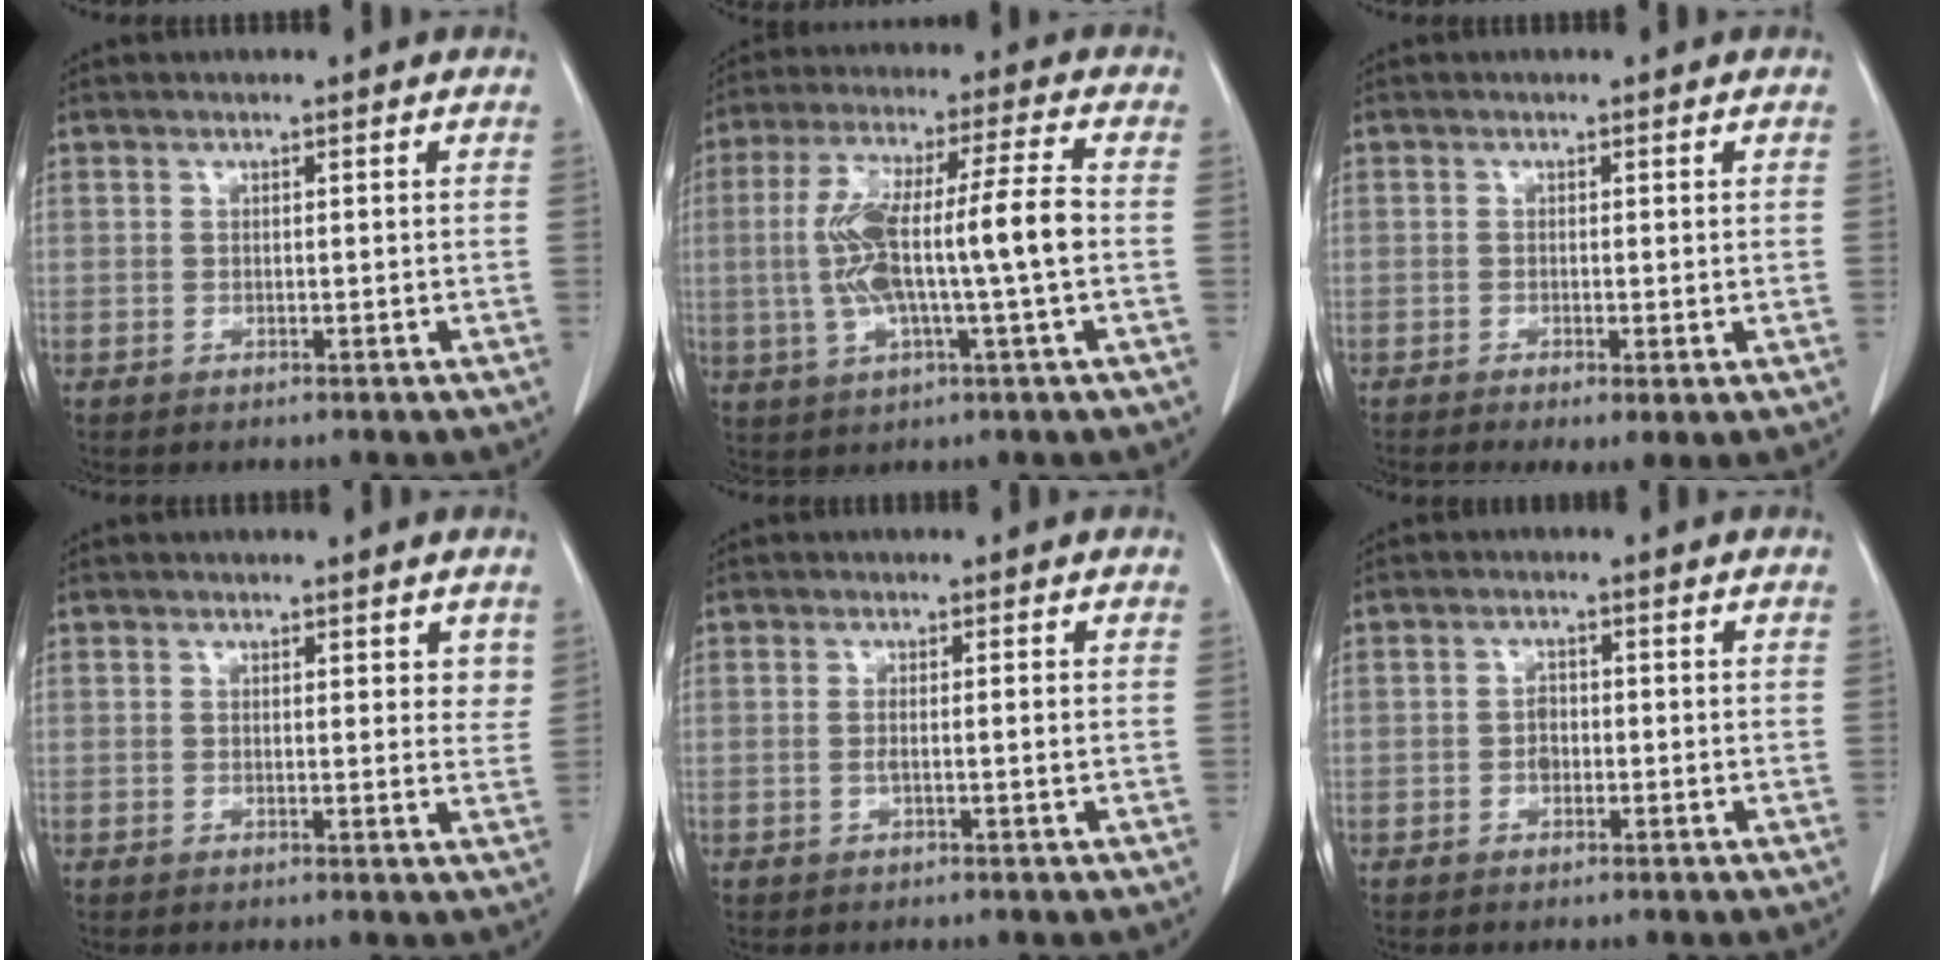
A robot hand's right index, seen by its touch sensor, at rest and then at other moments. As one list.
[{"total": 13.6, "force": [-0.8, 1.1, 13.6], "torque": [-0.265, 0.021, -0.015]}, {"total": 3.0, "force": [-1.2, 0.7, 2.6], "torque": [-0.040, -0.009, -0.016]}, {"total": 2.9, "force": [1.8, 1.1, 2.0], "torque": [-0.015, -0.009, 0.019]}, {"total": 1.7, "force": [-0.2, 0.0, 1.6], "torque": [-0.032, -0.002, -0.003]}, {"total": 1.8, "force": [-0.4, 1.3, 1.2], "torque": [-0.018, 0.005, -0.008]}]